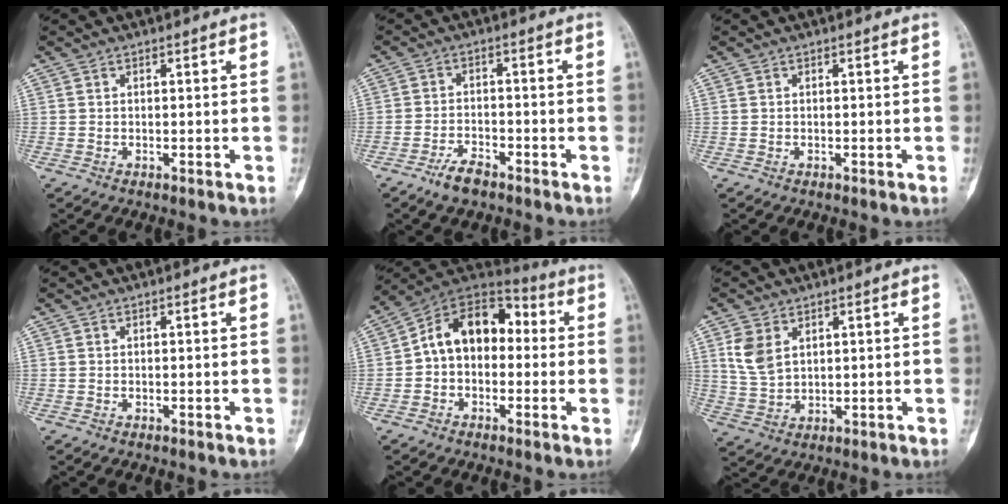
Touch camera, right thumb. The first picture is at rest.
{"total": 4.5, "force": [-3.3, 1.8, 2.5], "torque": [-0.050, 0.016, -0.062]}
{"total": 0.0}
{"total": 0.0}
{"total": 13.6, "force": [0.3, 9.5, 9.7], "torque": [-0.120, 0.050, -0.012]}
{"total": 6.1, "force": [2.5, 3.9, 3.9], "torque": [-0.071, -0.006, 0.061]}